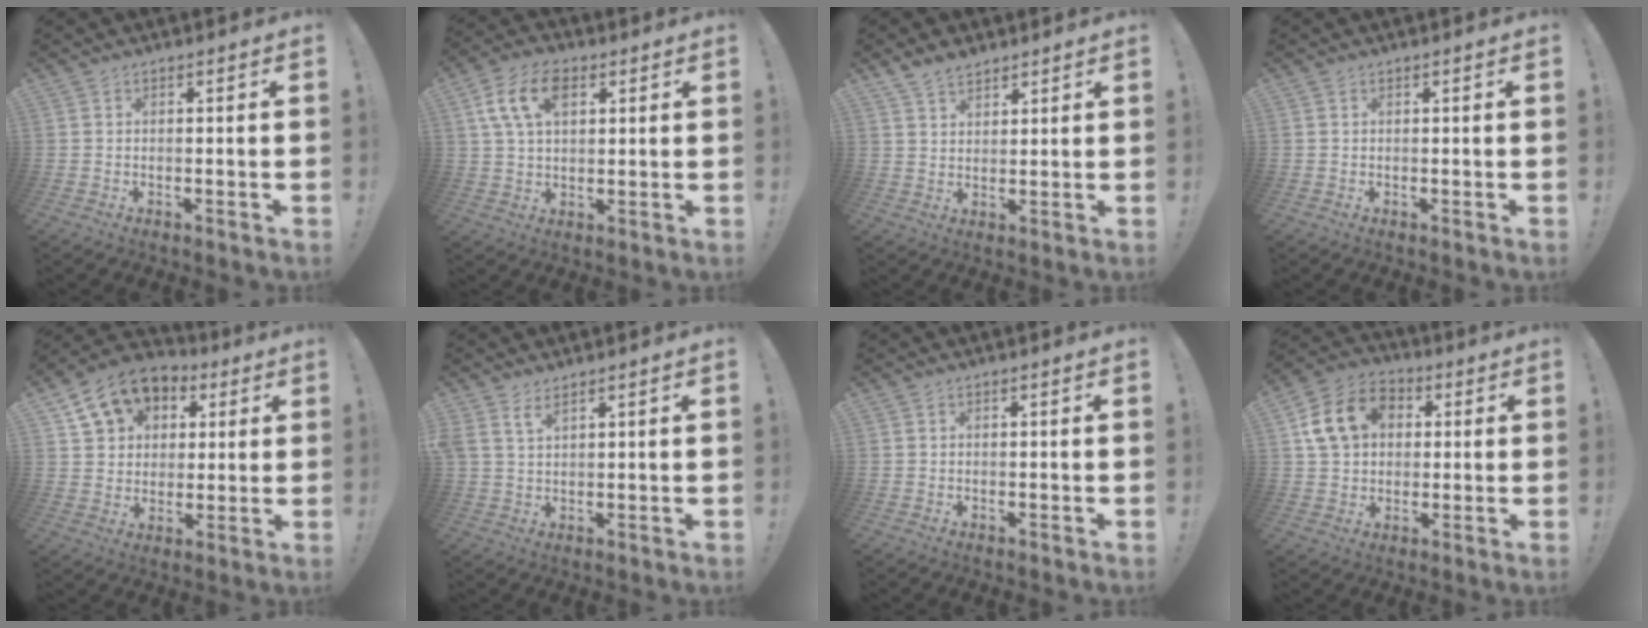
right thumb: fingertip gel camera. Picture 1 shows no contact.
{"total": 11.7, "force": [4.4, 7.1, 8.1], "torque": [-0.144, 0.004, 0.082]}
{"total": 5.1, "force": [4.2, 2.4, 1.6], "torque": [-0.035, -0.022, 0.080]}
{"total": 0.0}
{"total": 12.4, "force": [6.6, 9.3, 4.8], "torque": [-0.068, -0.039, 0.128]}
{"total": 3.2, "force": [2.4, 0.8, 2.0], "torque": [-0.050, -0.007, 0.046]}
{"total": 0.0}
{"total": 14.8, "force": [4.2, 11.6, 8.1], "torque": [-0.133, 0.008, 0.086]}